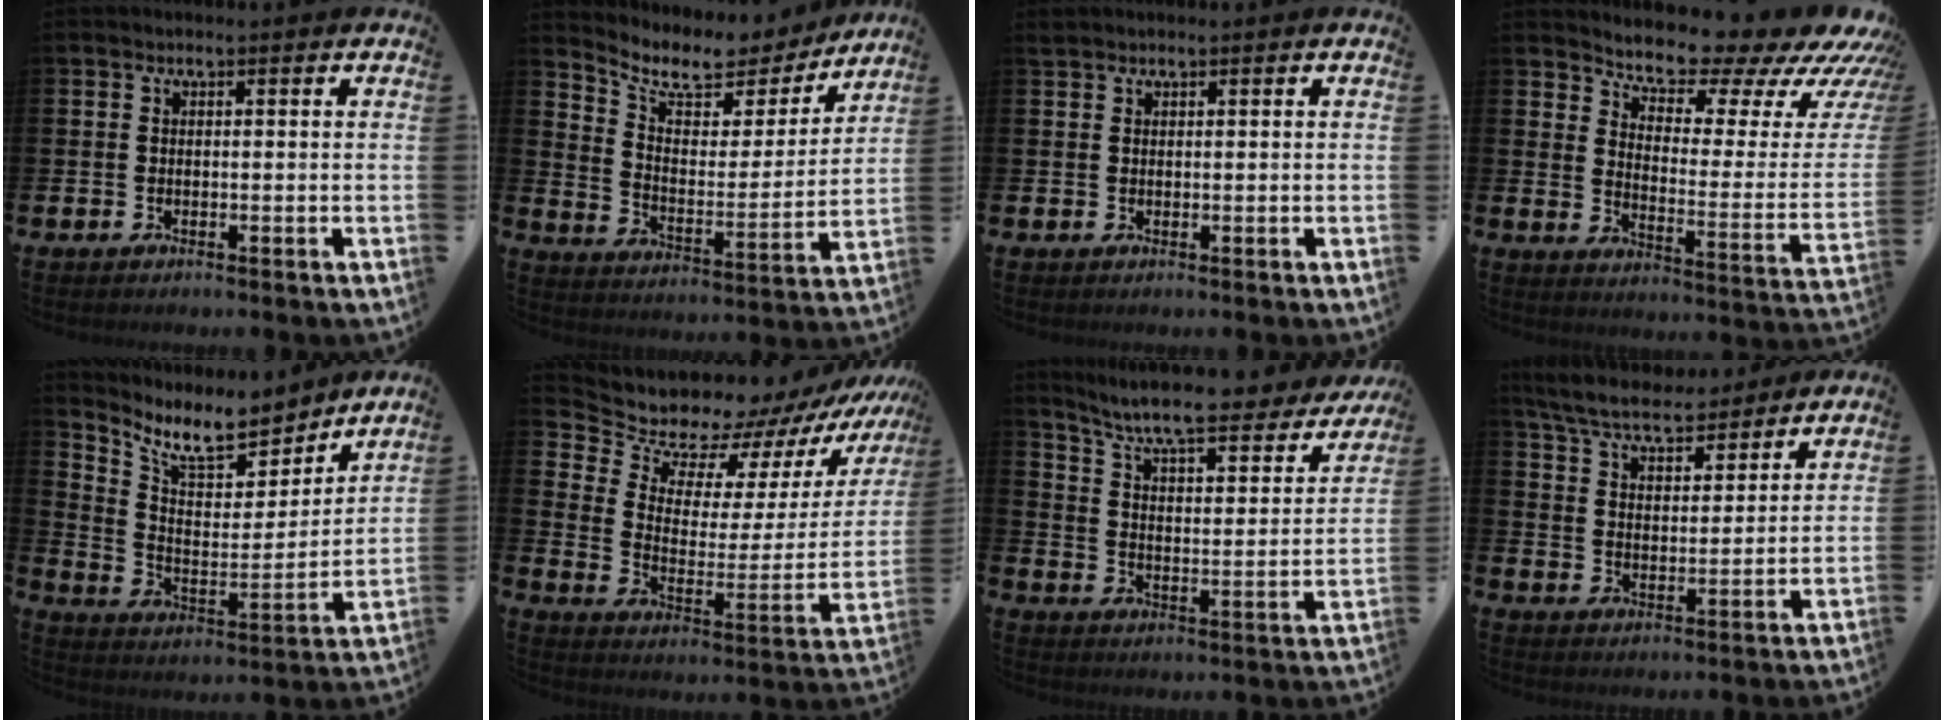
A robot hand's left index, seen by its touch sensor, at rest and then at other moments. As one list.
[{"total": 8.1, "force": [7.0, 3.2, 2.6], "torque": [-0.083, -0.050, 0.119]}, {"total": 0.8, "force": [0.8, 0.2, -0.1], "torque": [0.012, -0.002, 0.013]}, {"total": 8.6, "force": [8.2, 2.0, 1.6], "torque": [-0.043, -0.081, 0.132]}, {"total": 10.2, "force": [9.0, 3.3, 3.5], "torque": [-0.097, -0.068, 0.160]}, {"total": 10.1, "force": [9.0, 4.2, 2.1], "torque": [-0.072, -0.079, 0.152]}, {"total": 8.1, "force": [7.2, 0.7, 3.5], "torque": [-0.093, -0.062, 0.116]}, {"total": 6.9, "force": [6.5, 1.4, 1.7], "torque": [-0.063, -0.033, 0.116]}]